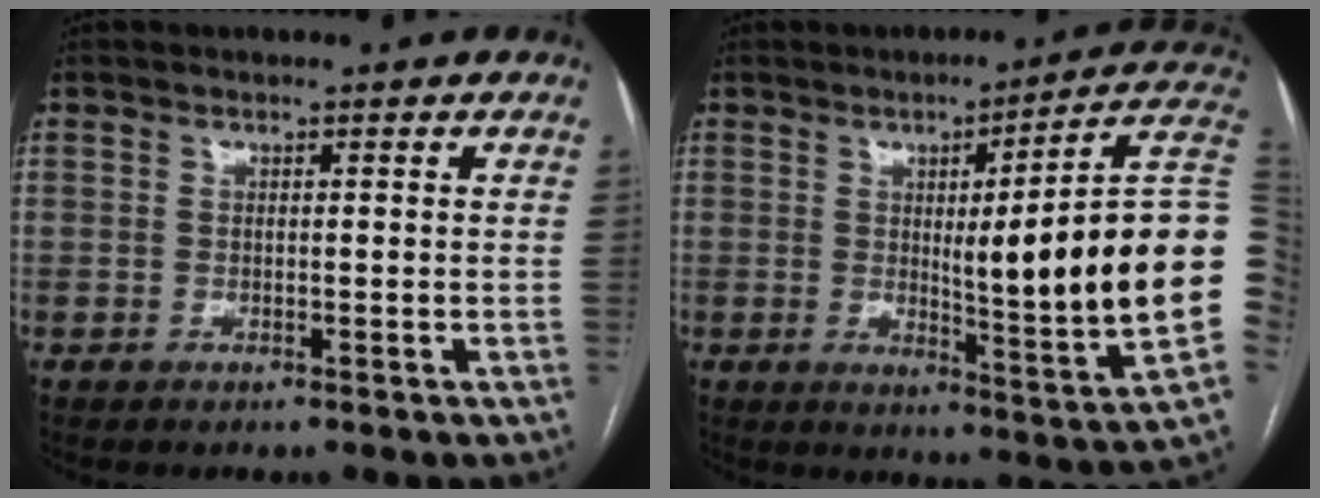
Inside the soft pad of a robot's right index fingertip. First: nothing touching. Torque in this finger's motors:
{"motor_torque": [1.48, -0.66, 0.75, 0.11]}